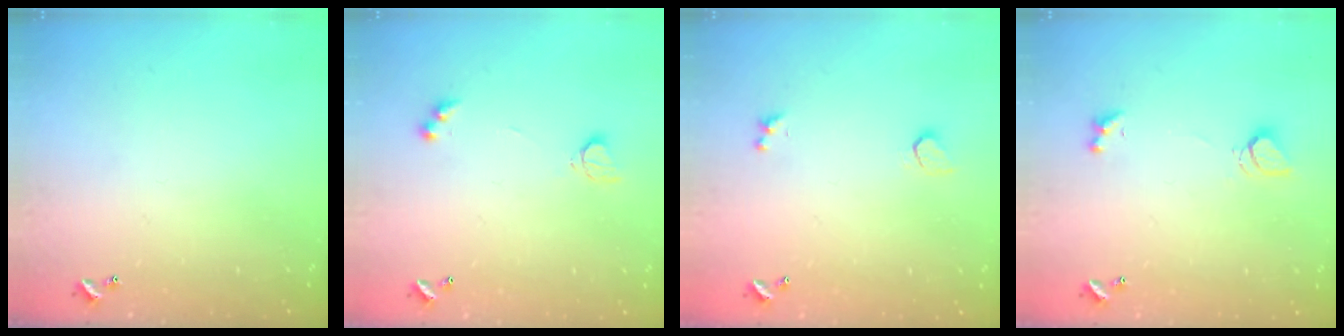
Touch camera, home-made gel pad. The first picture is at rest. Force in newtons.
{"total": 3.7, "press": 3.6, "slide": 0.6}
{"total": 0.9, "press": 0.8, "slide": 0.4}
{"total": 2.5, "press": 2.5, "slide": 0.6}